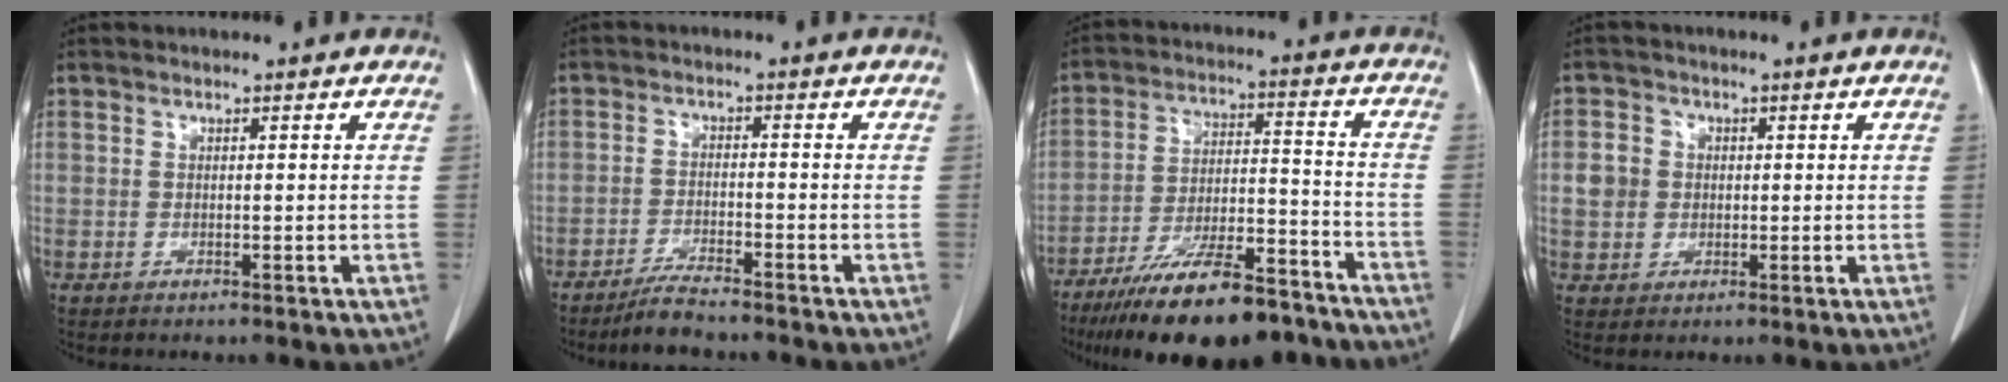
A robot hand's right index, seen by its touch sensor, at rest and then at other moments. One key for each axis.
{"total": 4.9, "fx": -4.3, "fy": 0.2, "fz": 2.3, "tx": -0.043, "ty": -0.013, "tz": -0.079}
{"total": 19.0, "fx": -14.9, "fy": 4.2, "fz": 11.1, "tx": -0.164, "ty": 0.004, "tz": -0.241}
{"total": 4.1, "fx": 0.2, "fy": 3.8, "fz": 1.3, "tx": -0.030, "ty": 0.015, "tz": 0.009}